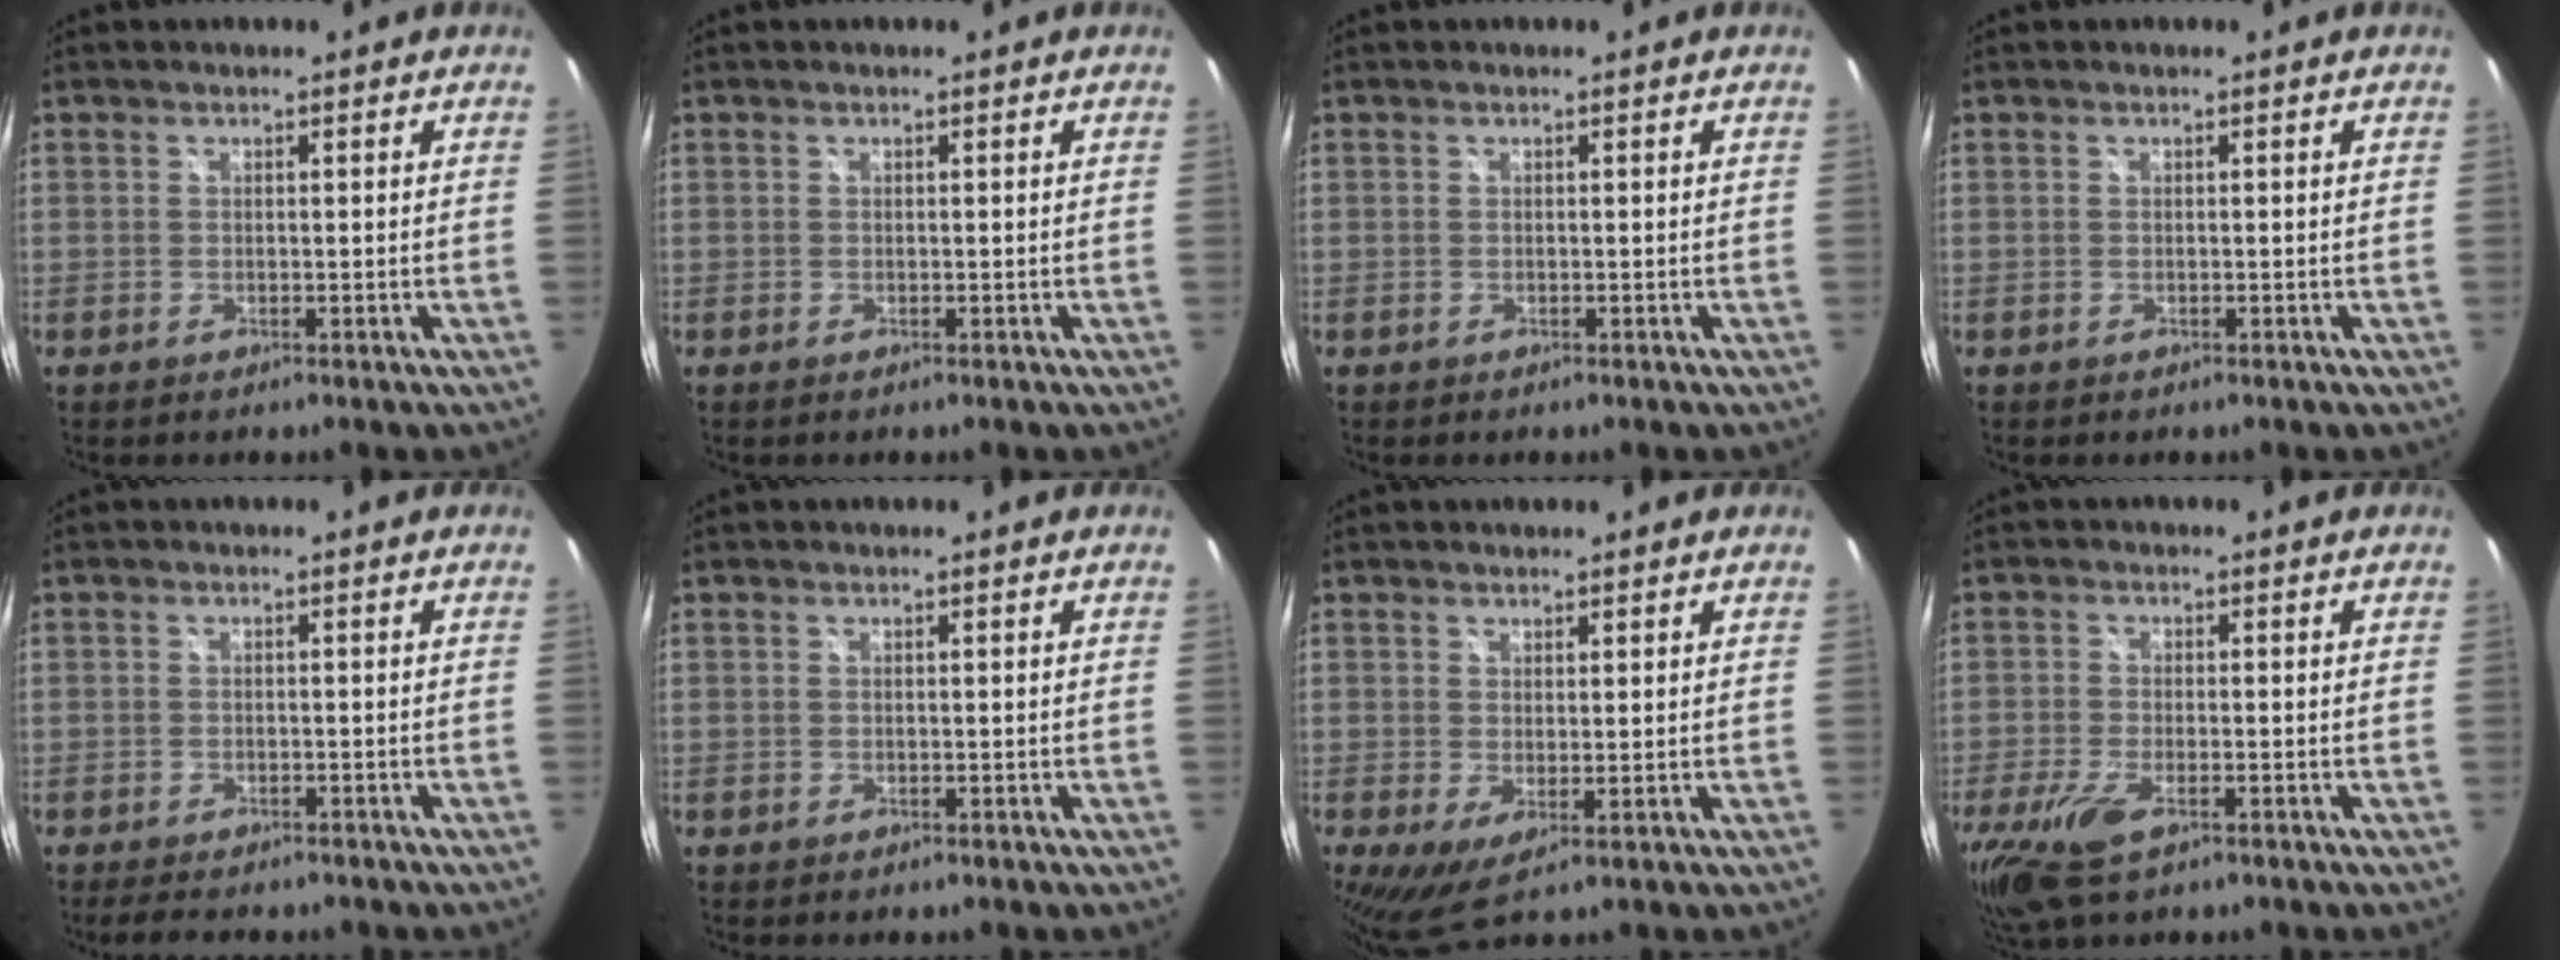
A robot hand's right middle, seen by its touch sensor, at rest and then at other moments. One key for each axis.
{"total": 0.0}
{"total": 0.0}
{"total": 0.0}
{"total": 5.0, "fx": -4.2, "fy": 1.8, "fz": 2.0, "tx": -0.046, "ty": -0.009, "tz": -0.063}
{"total": 0.0}
{"total": 5.0, "fx": 0.6, "fy": 1.4, "fz": 4.7, "tx": -0.083, "ty": -0.015, "tz": 0.011}
{"total": 9.1, "fx": -5.2, "fy": 3.5, "fz": 6.5, "tx": -0.159, "ty": -0.030, "tz": -0.100}